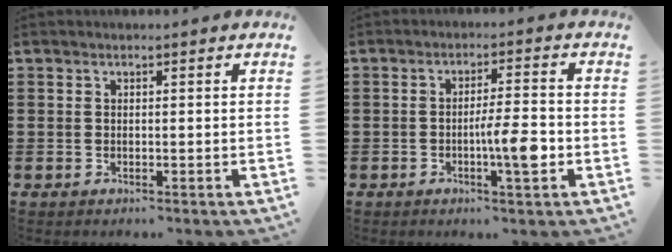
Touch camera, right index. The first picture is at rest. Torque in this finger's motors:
{"motor_torque": [1.68, -0.16, 0.61, 0.09]}